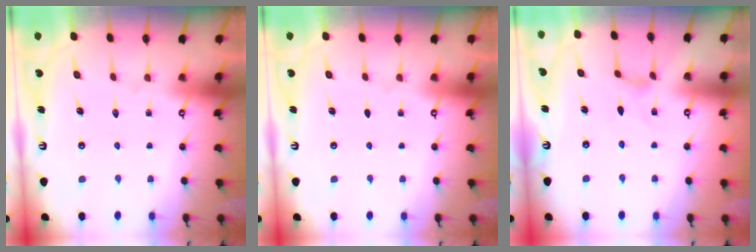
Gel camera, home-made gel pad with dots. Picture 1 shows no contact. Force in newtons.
{"total": 0.0}
{"total": 0.0}